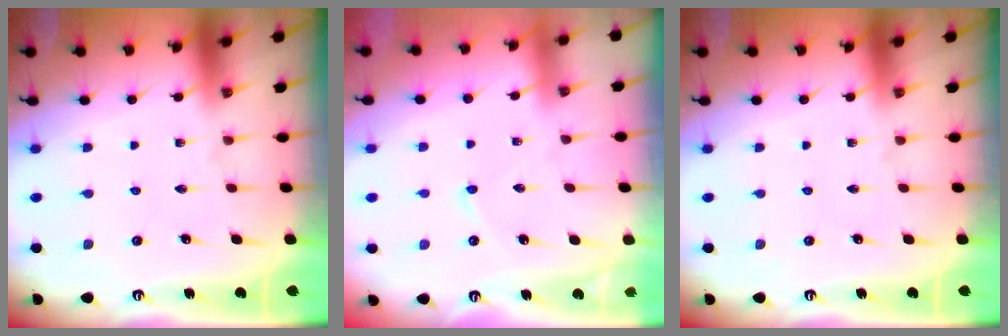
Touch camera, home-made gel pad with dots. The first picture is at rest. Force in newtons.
{"total": 2.2, "press": 2.2, "slide": 0.2}
{"total": 0.0}